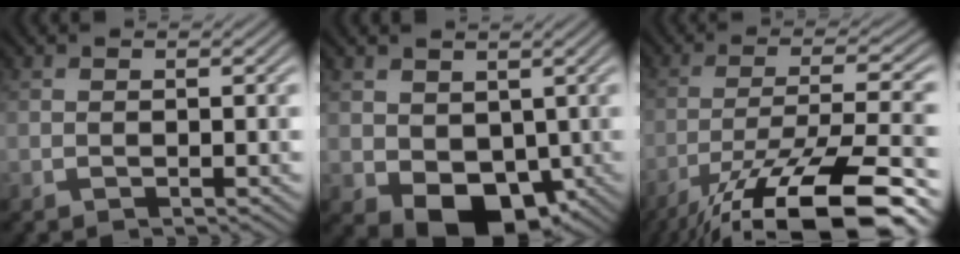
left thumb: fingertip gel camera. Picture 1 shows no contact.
{"total": 7.6, "force": [-1.1, 5.7, 4.9], "torque": [-0.098, -0.025, -0.012]}
{"total": 15.7, "force": [-10.2, 4.0, 11.3], "torque": [-0.206, -0.012, -0.168]}